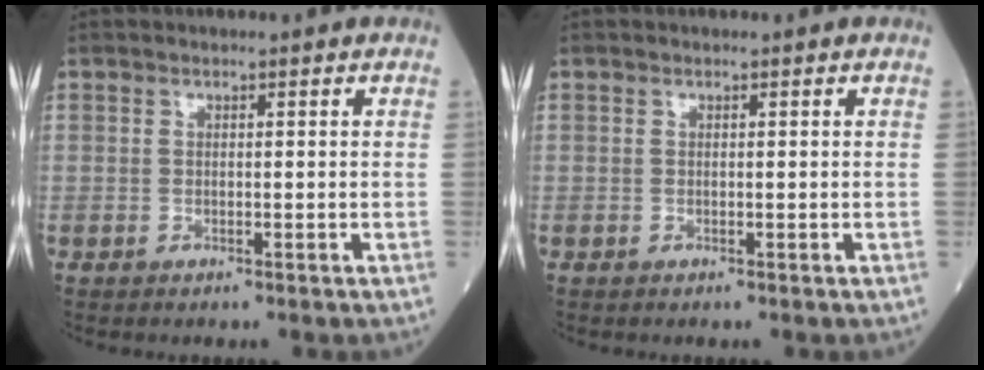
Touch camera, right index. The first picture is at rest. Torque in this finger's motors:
{"motor_torque": [0.00, 0.01, 0.00, 0.00]}